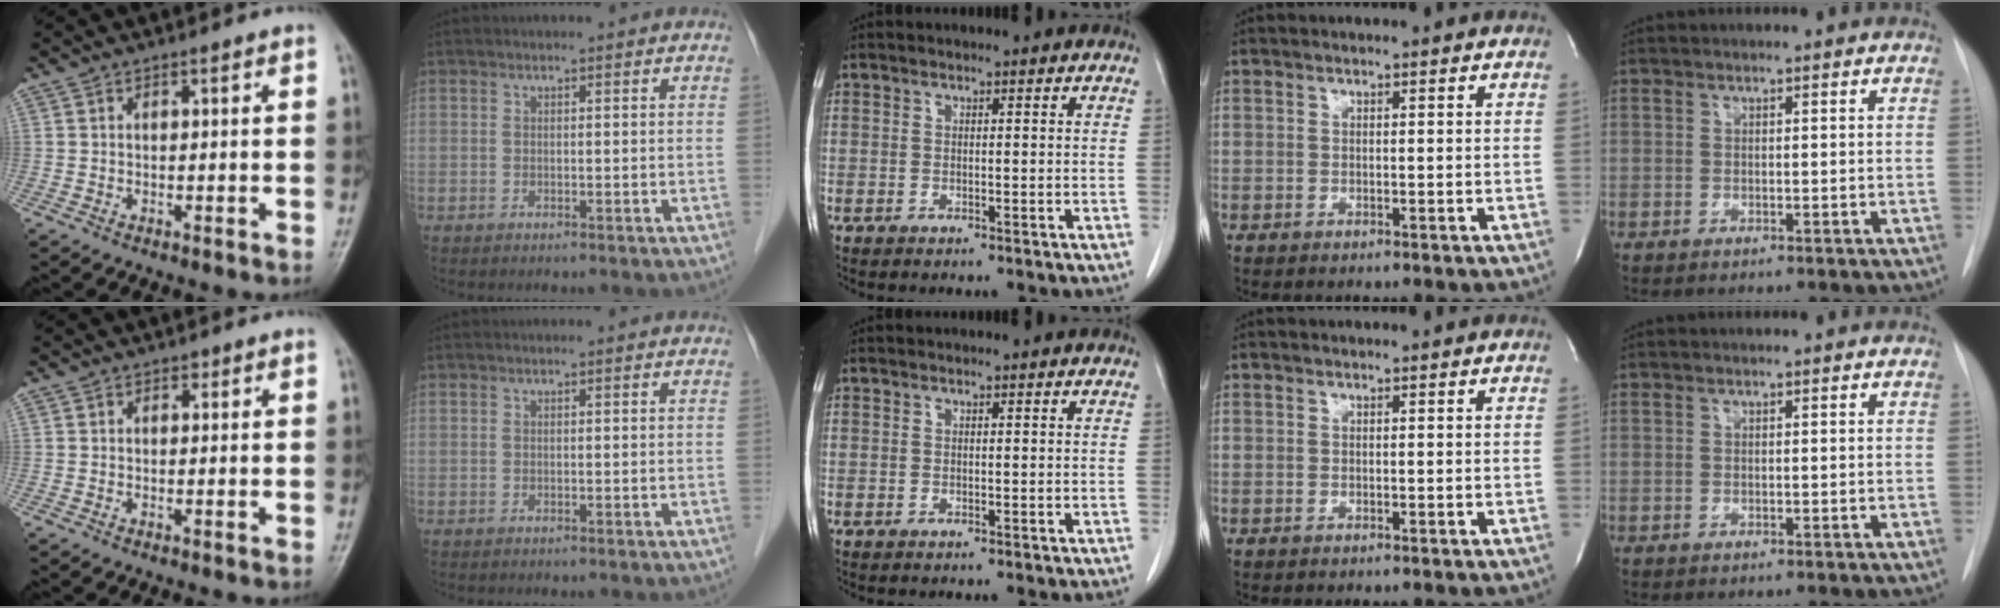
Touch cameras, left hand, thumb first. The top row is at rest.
{"thumb": {"total": 0.6, "force": [0.3, 0.4, 0.2], "torque": [0.004, 0.000, 0.002]}}